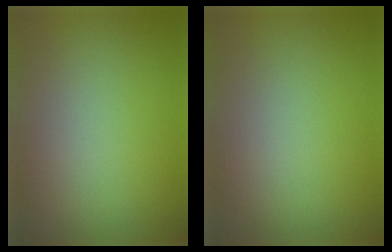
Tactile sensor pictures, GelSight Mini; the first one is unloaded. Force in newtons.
{"total": 0.0}